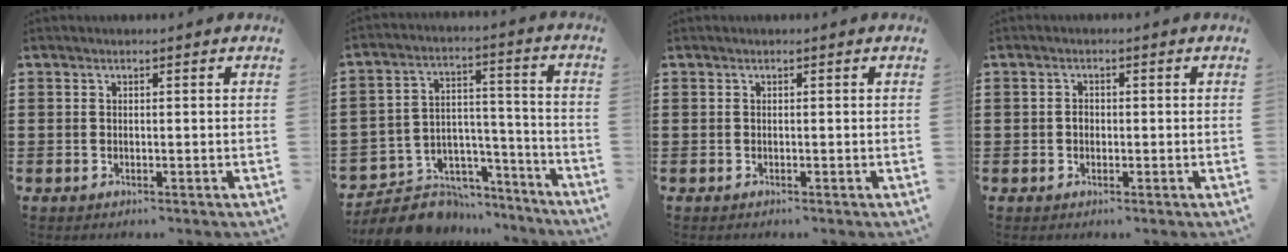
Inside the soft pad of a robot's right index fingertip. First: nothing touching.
{"total": 7.9, "force": [-6.5, 4.2, 1.2], "torque": [-0.030, 0.025, -0.122]}
{"total": 0.0}
{"total": 1.3, "force": [-0.2, 0.9, 0.9], "torque": [-0.019, 0.003, -0.005]}